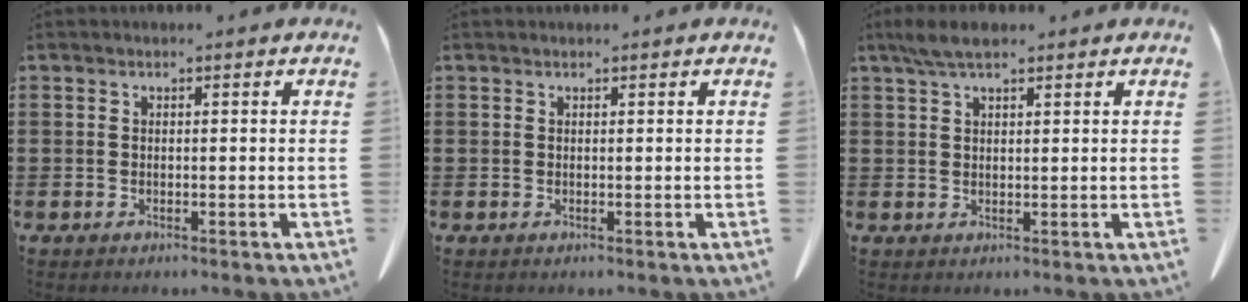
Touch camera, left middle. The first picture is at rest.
{"total": 0.0}
{"total": 3.7, "force": [2.5, 0.9, 2.6], "torque": [-0.057, 0.002, 0.047]}